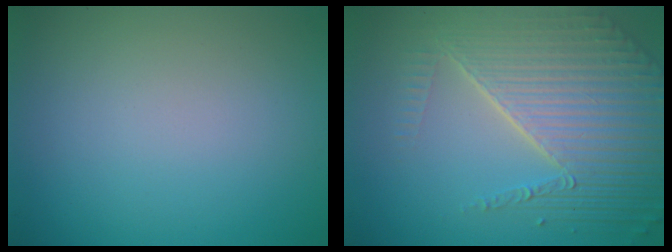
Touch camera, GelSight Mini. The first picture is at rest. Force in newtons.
{"total": 8.6, "press": 5.7, "slide": 6.5}